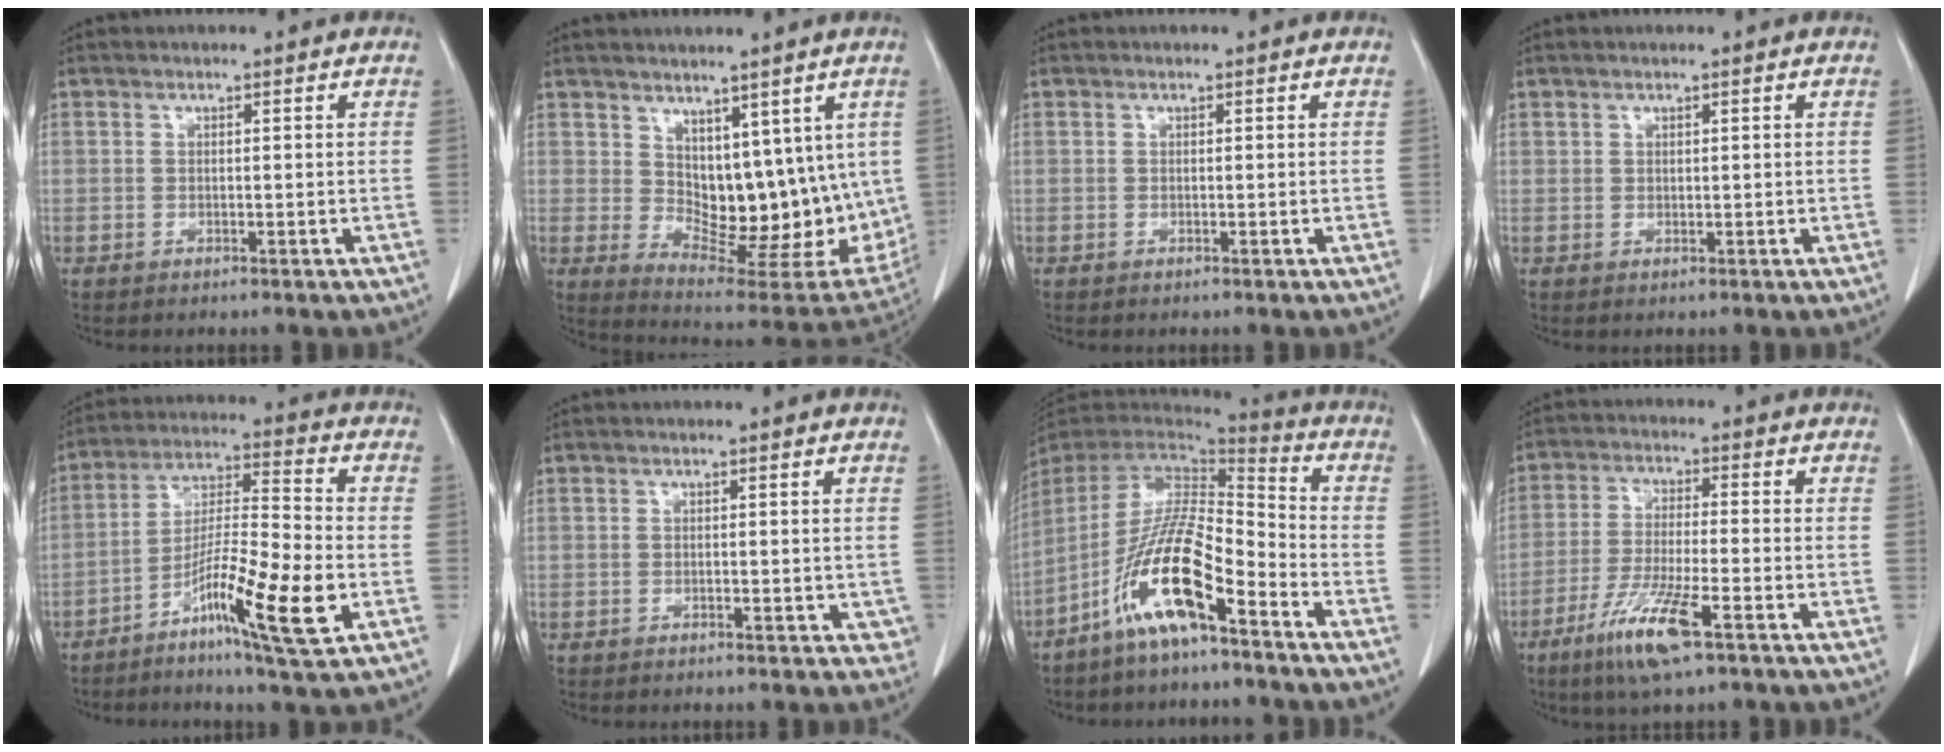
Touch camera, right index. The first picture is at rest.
{"total": 13.8, "force": [3.7, 7.6, 10.9], "torque": [-0.138, -0.010, 0.086]}
{"total": 0.0}
{"total": 0.6, "force": [0.4, 0.4, 0.0], "torque": [0.008, 0.000, 0.007]}
{"total": 13.8, "force": [-5.6, 0.7, 12.6], "torque": [-0.231, -0.009, -0.098]}
{"total": 2.1, "force": [-0.6, 1.2, 1.6], "torque": [-0.013, 0.003, -0.003]}
{"total": 14.3, "force": [-8.0, 2.2, 11.7], "torque": [-0.226, -0.010, -0.148]}
{"total": 9.5, "force": [-5.5, 0.7, 7.7], "torque": [-0.158, -0.022, -0.101]}